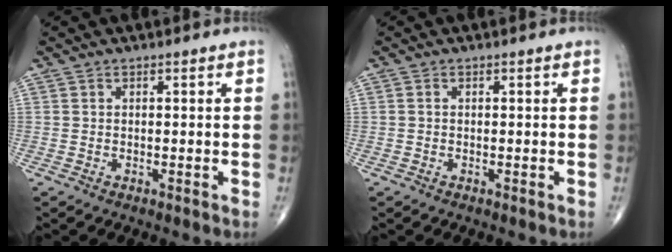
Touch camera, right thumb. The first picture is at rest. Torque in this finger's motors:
{"motor_torque": [-0.28, 0.02, -0.22, -0.13, 0.02]}